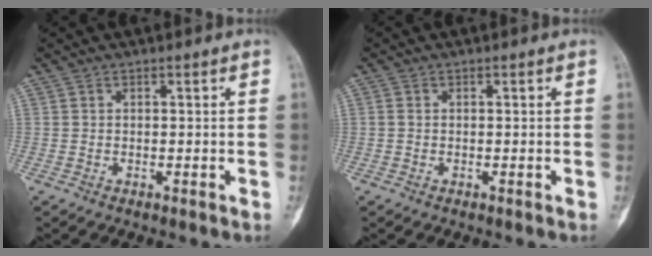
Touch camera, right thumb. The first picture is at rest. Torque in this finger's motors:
{"motor_torque": [0.04, -0.01, 0.33, 0.00, 0.01]}